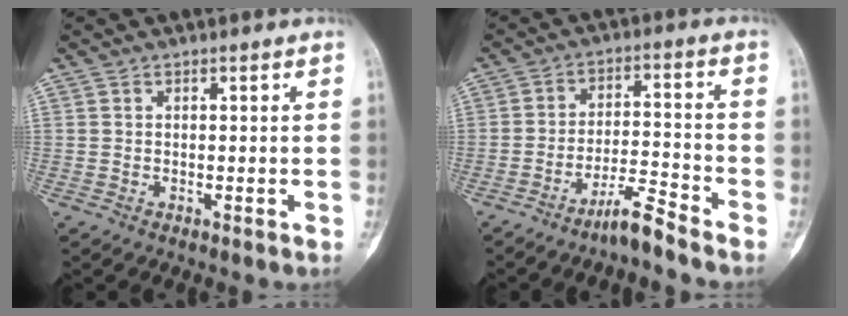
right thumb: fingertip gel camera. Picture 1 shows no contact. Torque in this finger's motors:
{"motor_torque": [1.40, 0.06, 0.42, -0.86, 0.17]}